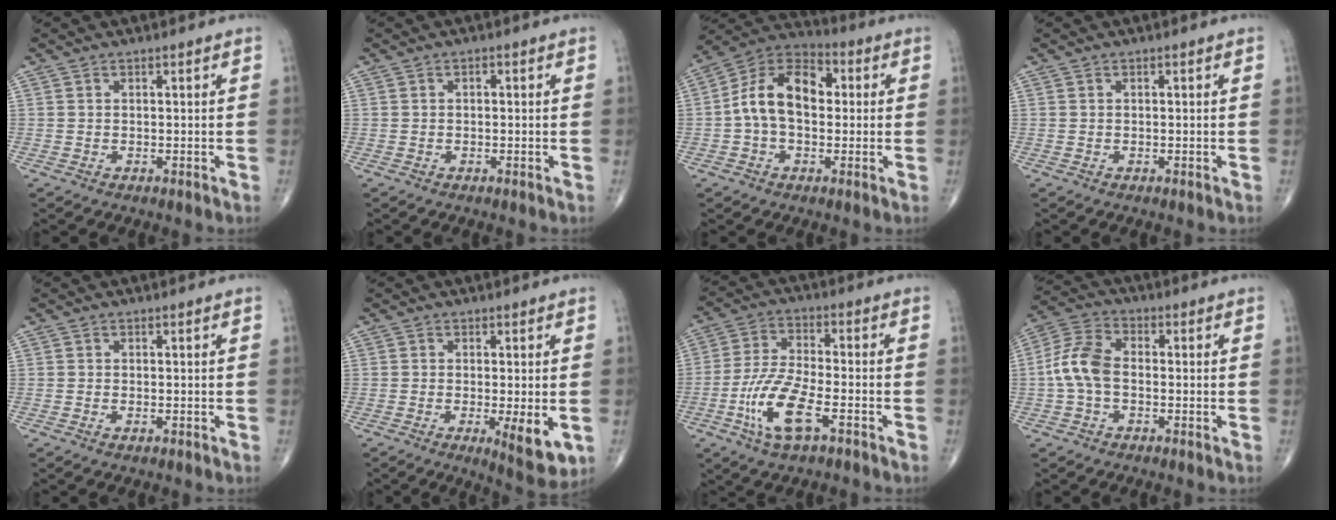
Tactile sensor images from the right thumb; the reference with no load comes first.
{"total": 0.7, "force": [0.1, 0.5, 0.6], "torque": [-0.003, 0.003, -0.001]}
{"total": 13.3, "force": [0.6, 8.6, 10.2], "torque": [-0.167, 0.036, -0.003]}
{"total": 0.0}
{"total": 0.7, "force": [-0.3, 0.4, 0.5], "torque": [-0.013, 0.002, -0.005]}
{"total": 7.0, "force": [-1.6, 2.0, 6.5], "torque": [-0.094, -0.020, -0.021]}
{"total": 11.5, "force": [-4.9, 3.9, 9.6], "torque": [-0.207, 0.019, -0.092]}
{"total": 8.2, "force": [-0.9, 5.0, 6.4], "torque": [-0.137, 0.025, -0.029]}